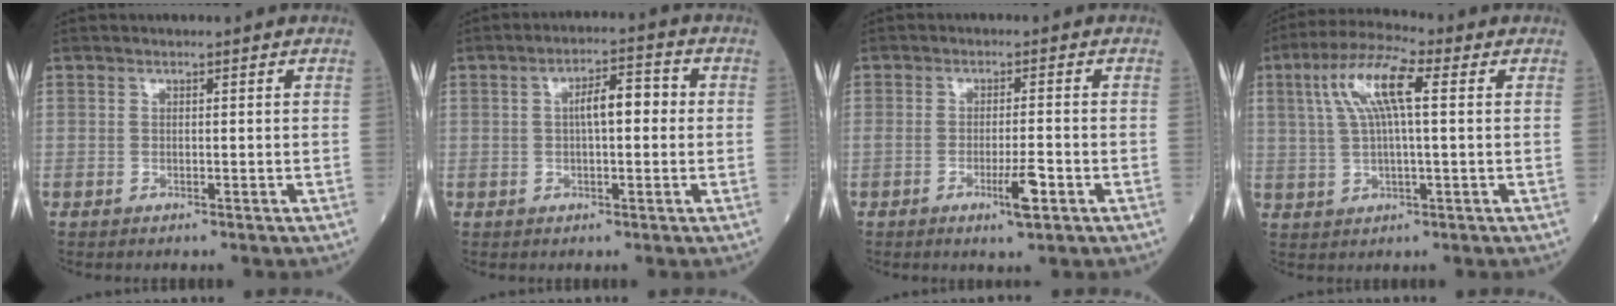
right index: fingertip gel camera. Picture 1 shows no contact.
{"total": 5.3, "force": [0.5, 1.6, 5.0], "torque": [-0.084, 0.021, 0.005]}
{"total": 4.1, "force": [-1.8, 0.2, 3.7], "torque": [-0.063, -0.006, -0.029]}
{"total": 9.6, "force": [2.7, 1.7, 9.0], "torque": [-0.184, 0.024, 0.049]}